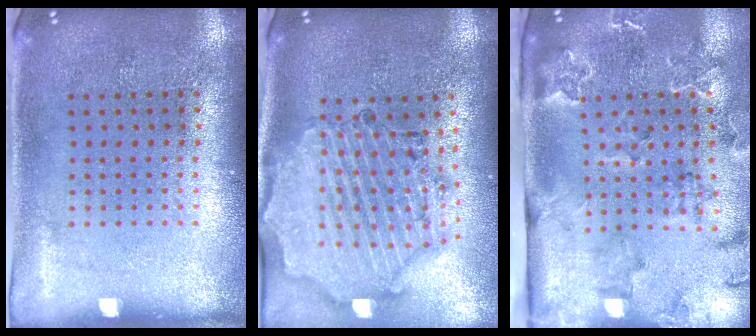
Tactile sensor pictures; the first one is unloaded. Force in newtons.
{"total": 2.2, "press": 2.1, "slide": 0.6}
{"total": 2.3, "press": 2.3, "slide": 0.4}